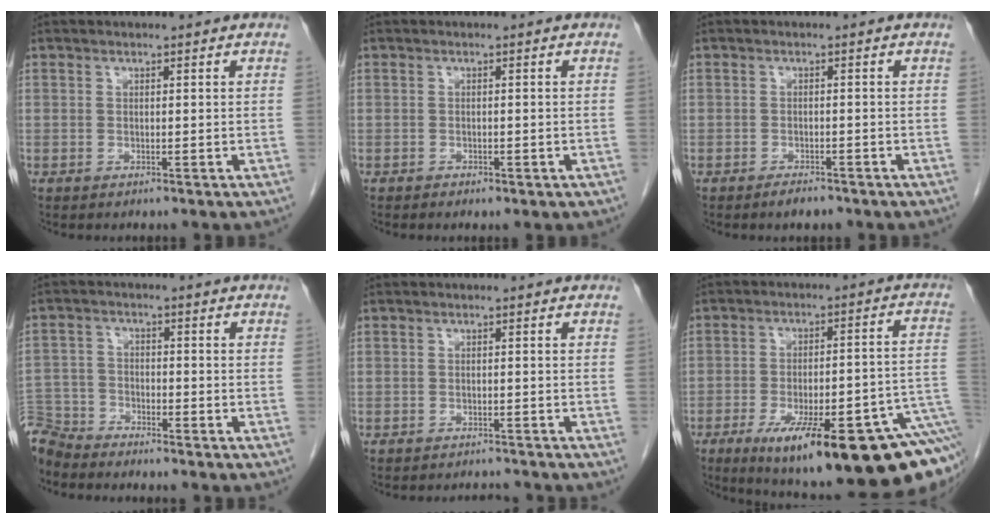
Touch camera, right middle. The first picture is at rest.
{"total": 1.7, "force": [-1.1, 0.7, 1.1], "torque": [-0.016, -0.002, -0.008]}
{"total": 2.0, "force": [-1.6, 0.6, 1.0], "torque": [-0.023, -0.003, -0.021]}
{"total": 6.2, "force": [-6.1, 1.1, 0.1], "torque": [-0.006, -0.006, -0.122]}
{"total": 2.6, "force": [-2.6, 0.2, -0.1], "torque": [0.003, -0.008, -0.038]}
{"total": 24.6, "force": [-13.0, 4.5, 20.4], "torque": [-0.203, 0.005, -0.184]}